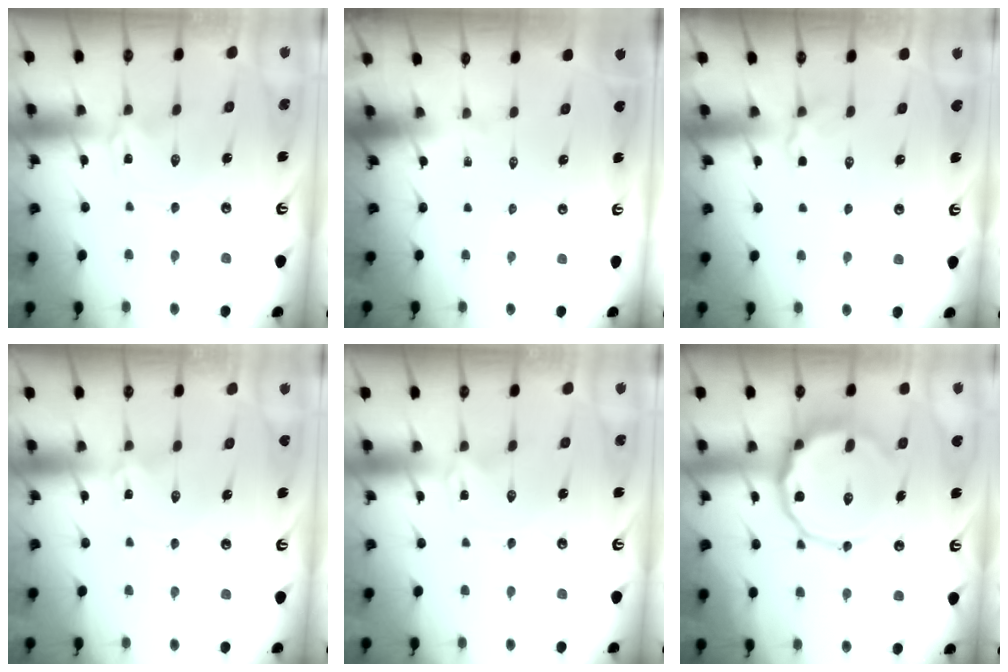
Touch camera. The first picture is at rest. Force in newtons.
{"total": 0.0}
{"total": 3.7, "press": 3.4, "slide": 1.5}
{"total": 0.7, "press": 0.7, "slide": 0.1}
{"total": 0.0}
{"total": 13.0, "press": 13.0, "slide": 1.1}